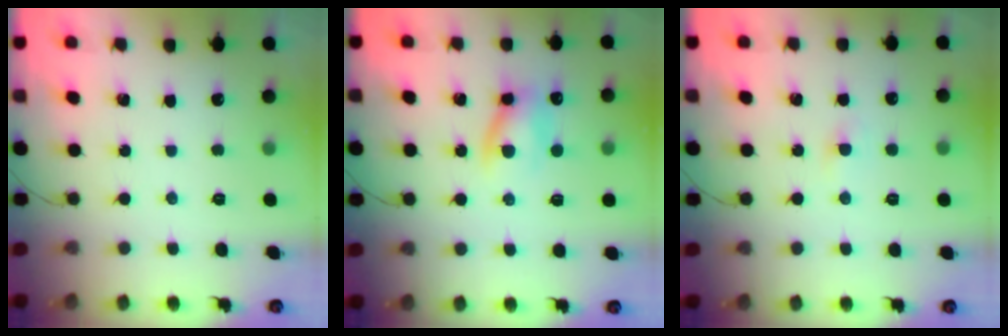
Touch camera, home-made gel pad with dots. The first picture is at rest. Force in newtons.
{"total": 8.9, "press": 8.7, "slide": 2.1}
{"total": 1.9, "press": 1.7, "slide": 0.7}